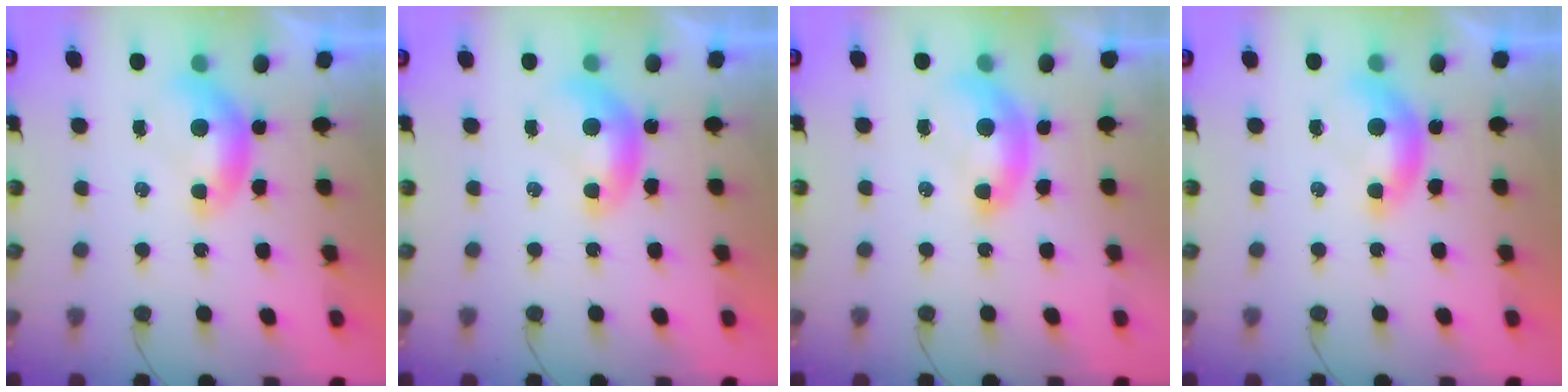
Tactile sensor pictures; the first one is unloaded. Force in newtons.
{"total": 0.0}
{"total": 1.8, "press": 1.7, "slide": 0.6}
{"total": 0.7, "press": 0.4, "slide": 0.5}